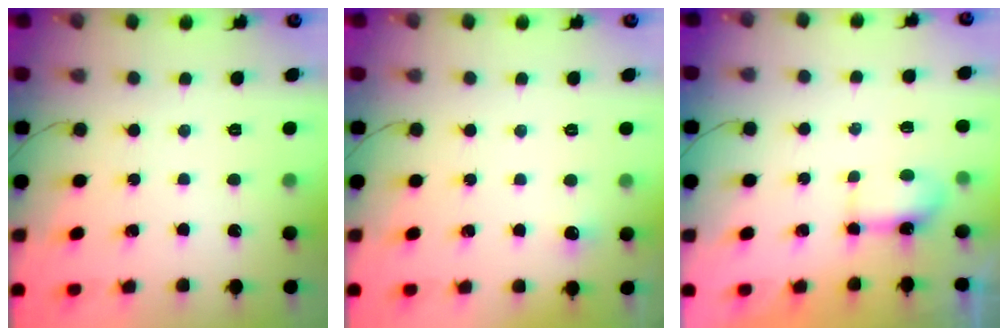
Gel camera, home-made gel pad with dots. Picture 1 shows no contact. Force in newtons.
{"total": 3.6, "press": 3.4, "slide": 1.3}
{"total": 4.2, "press": 4.1, "slide": 0.8}